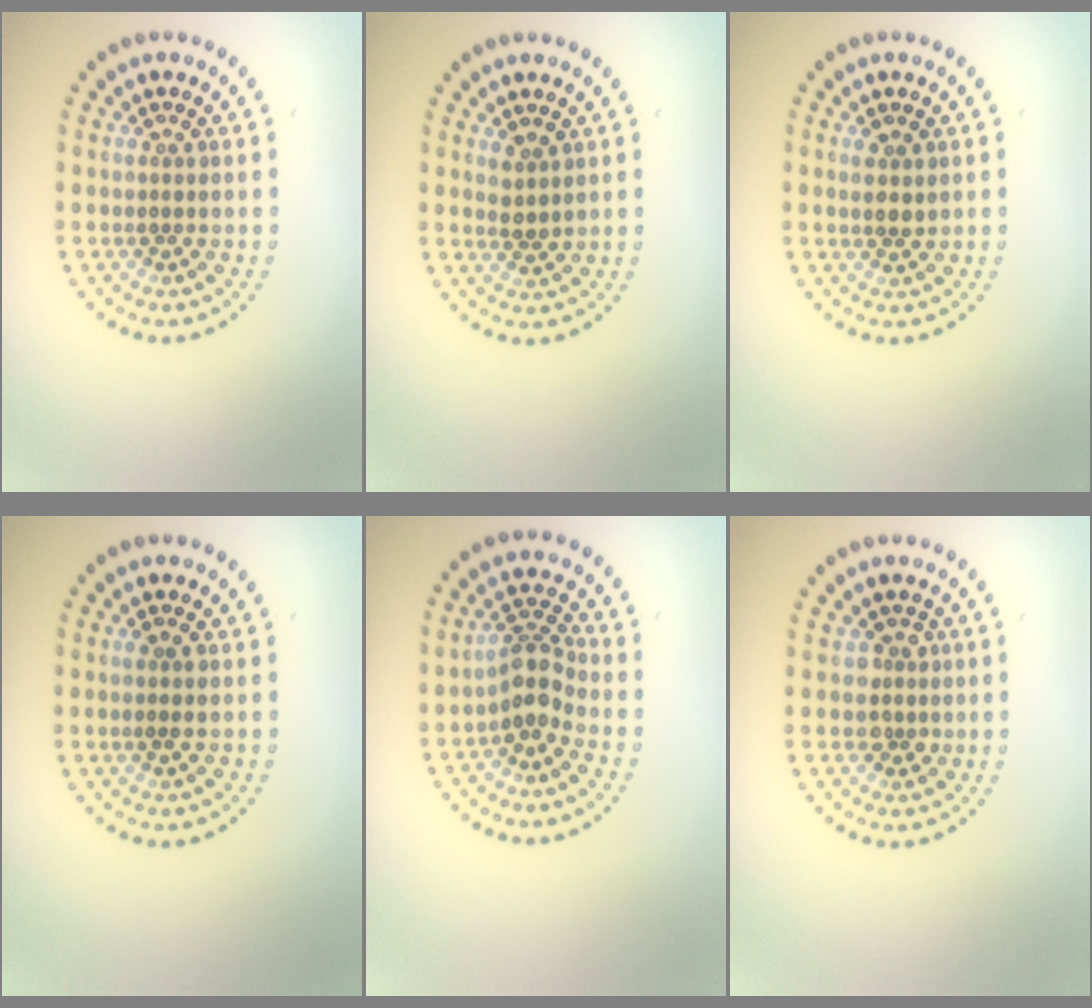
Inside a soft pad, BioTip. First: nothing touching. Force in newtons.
{"total": 1.6, "press": 1.3, "slide": 0.9}
{"total": 1.5, "press": 1.3, "slide": 0.8}
{"total": 0.9, "press": 0.8, "slide": 0.4}
{"total": 2.6, "press": 2.0, "slide": 1.8}
{"total": 1.8, "press": 1.5, "slide": 0.9}